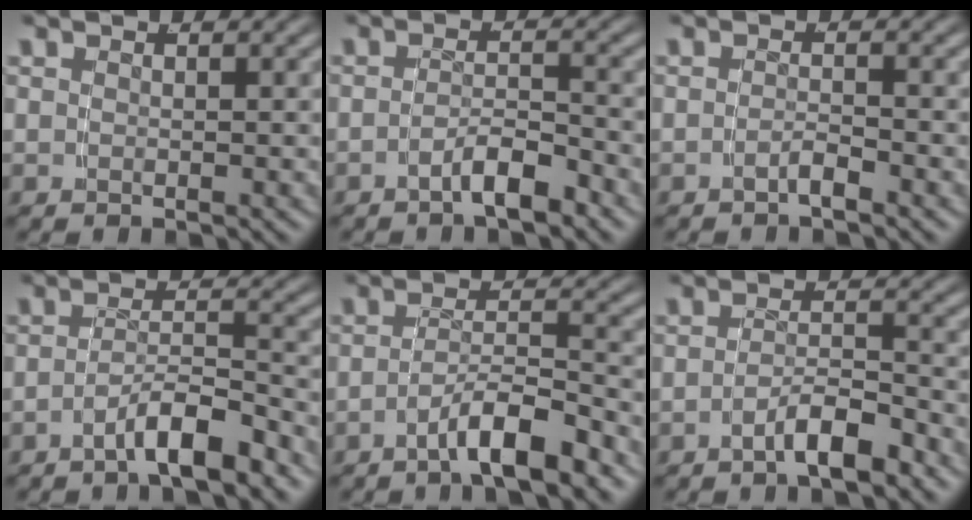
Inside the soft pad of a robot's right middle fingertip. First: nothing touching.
{"total": 3.0, "force": [-2.6, 0.0, 1.6], "torque": [-0.017, 0.000, -0.045]}
{"total": 1.5, "force": [-1.3, -0.4, 0.6], "torque": [-0.006, 0.002, -0.027]}
{"total": 4.3, "force": [-3.4, 0.6, 2.6], "torque": [-0.030, 0.002, -0.060]}
{"total": 4.6, "force": [-3.4, 0.5, 3.1], "torque": [-0.038, 0.000, -0.058]}
{"total": 3.6, "force": [-2.9, 0.3, 2.0], "torque": [-0.022, 0.000, -0.051]}